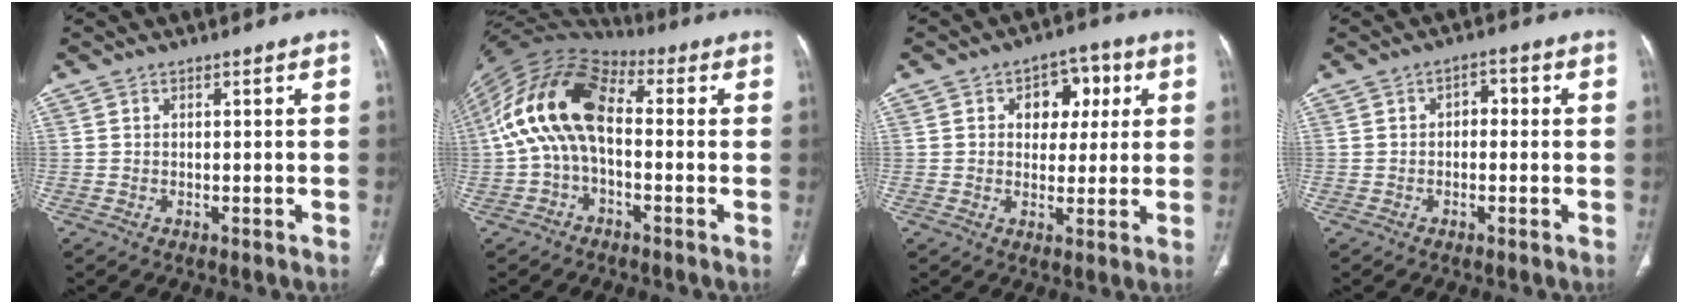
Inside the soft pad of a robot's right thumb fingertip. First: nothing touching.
{"total": 15.6, "force": [0.2, 8.9, 12.8], "torque": [-0.242, 0.041, -0.009]}
{"total": 8.3, "force": [2.3, 6.0, 5.3], "torque": [-0.026, 0.002, 0.029]}
{"total": 2.9, "force": [-0.2, 2.1, 2.1], "torque": [-0.015, 0.014, -0.013]}